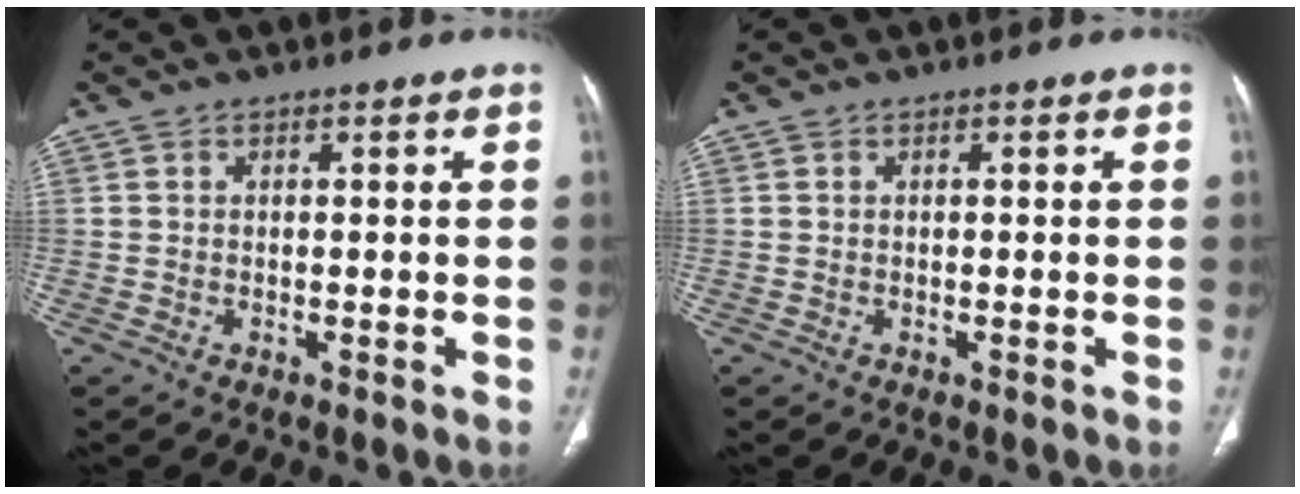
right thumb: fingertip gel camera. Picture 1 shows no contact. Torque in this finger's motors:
{"motor_torque": [-0.04, 0.03, -0.10, 0.10, 0.00]}